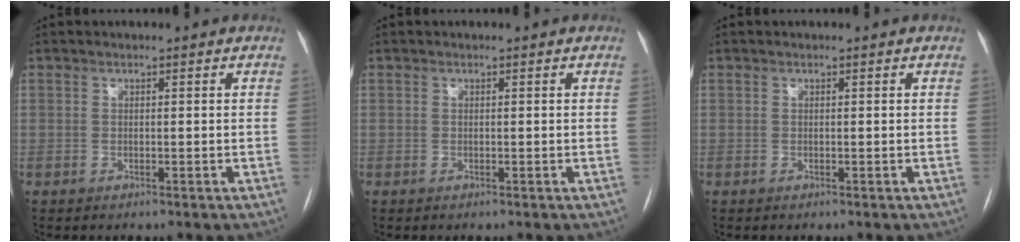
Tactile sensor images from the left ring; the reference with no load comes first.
{"total": 0.0}
{"total": 0.0}